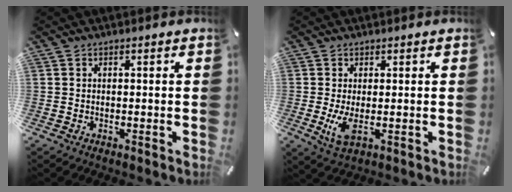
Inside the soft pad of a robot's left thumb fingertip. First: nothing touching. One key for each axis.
{"total": 5.4, "fx": -0.2, "fy": 2.0, "fz": 5.0, "tx": -0.114, "ty": -0.018, "tz": -0.009}